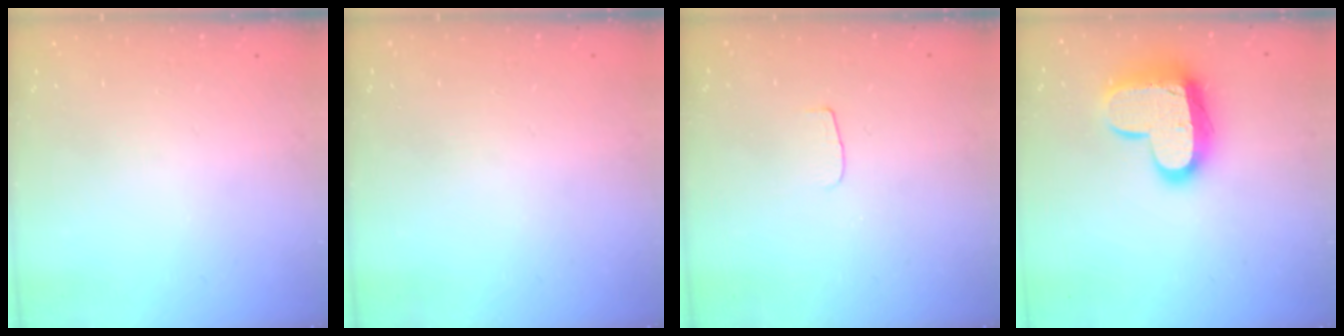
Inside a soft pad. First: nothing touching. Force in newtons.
{"total": 0.5, "press": 0.5, "slide": 0.1}
{"total": 3.0, "press": 3.0, "slide": 0.3}
{"total": 16.7, "press": 16.6, "slide": 1.3}